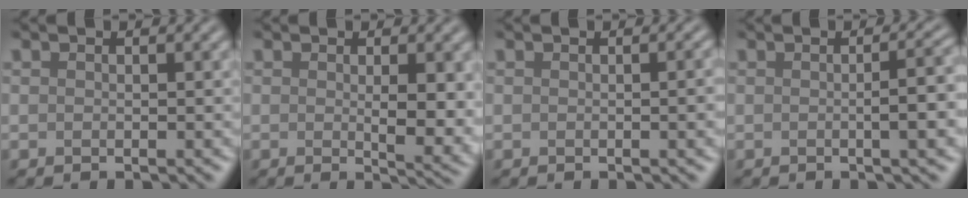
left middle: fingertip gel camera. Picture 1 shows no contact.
{"total": 4.1, "force": [0.2, 0.9, 4.0], "torque": [-0.055, -0.005, 0.011]}
{"total": 2.9, "force": [0.0, 1.2, 2.7], "torque": [-0.009, 0.009, -0.004]}
{"total": 4.5, "force": [-0.1, 1.3, 4.3], "torque": [-0.044, 0.012, 0.000]}